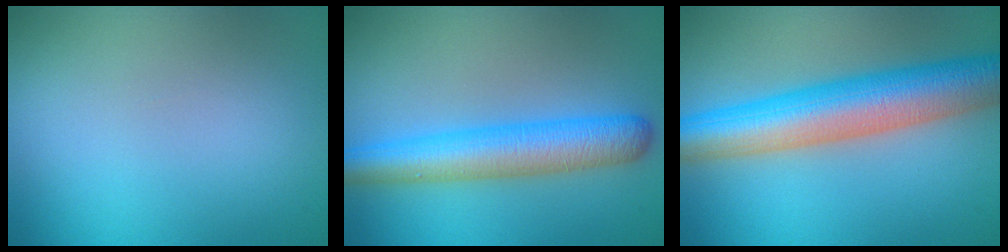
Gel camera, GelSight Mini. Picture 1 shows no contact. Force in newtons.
{"total": 5.7, "press": 5.7, "slide": 0.1}
{"total": 9.2, "press": 9.2, "slide": 0.2}